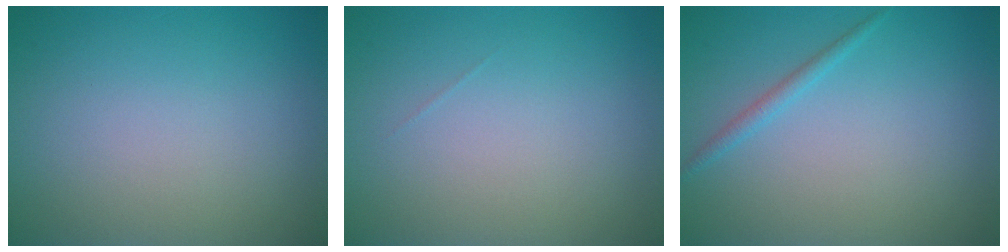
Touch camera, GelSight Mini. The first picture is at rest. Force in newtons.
{"total": 0.0}
{"total": 1.0, "press": 1.0, "slide": 0.1}